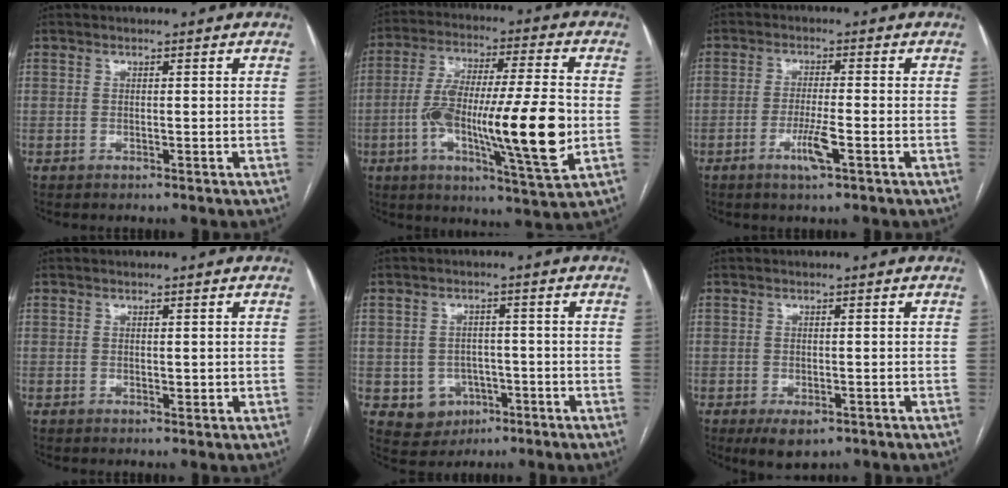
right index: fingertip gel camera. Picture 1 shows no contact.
{"total": 20.5, "force": [-3.4, 2.4, 20.0], "torque": [-0.330, -0.005, -0.053]}
{"total": 4.7, "force": [-2.1, 0.1, 4.2], "torque": [-0.083, -0.009, -0.039]}
{"total": 1.2, "force": [0.1, 0.6, 1.0], "torque": [-0.016, -0.005, 0.004]}
{"total": 5.6, "force": [-2.0, 5.0, 1.5], "torque": [-0.019, 0.009, -0.017]}
{"total": 4.3, "force": [-2.4, 2.0, 3.1], "torque": [-0.049, -0.007, -0.029]}